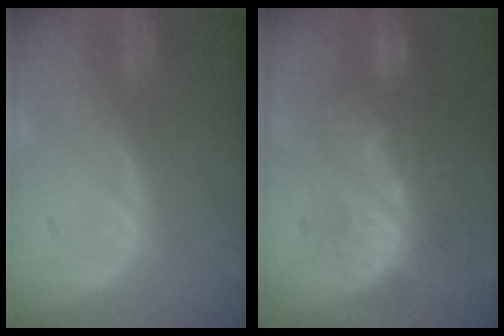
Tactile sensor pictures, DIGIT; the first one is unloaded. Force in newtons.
{"total": 9.2, "press": 8.8, "slide": 2.8}